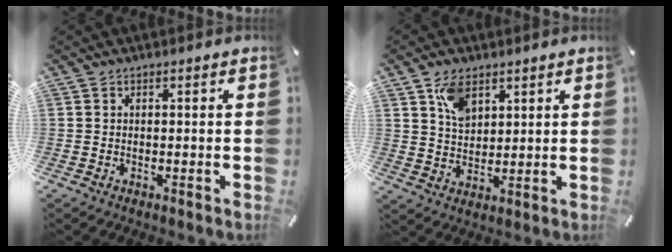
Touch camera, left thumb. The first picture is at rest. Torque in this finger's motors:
{"motor_torque": [0.63, 0.57, 0.77, -0.80, 0.21]}